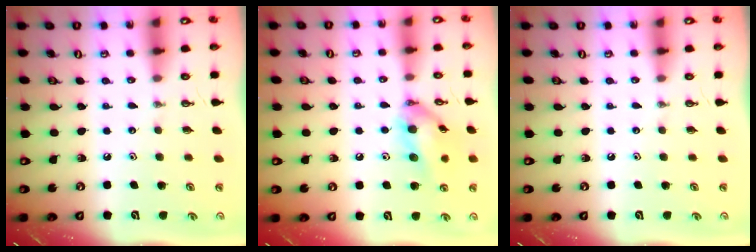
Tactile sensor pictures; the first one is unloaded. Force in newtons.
{"total": 13.6, "press": 13.6, "slide": 1.0}
{"total": 0.0}